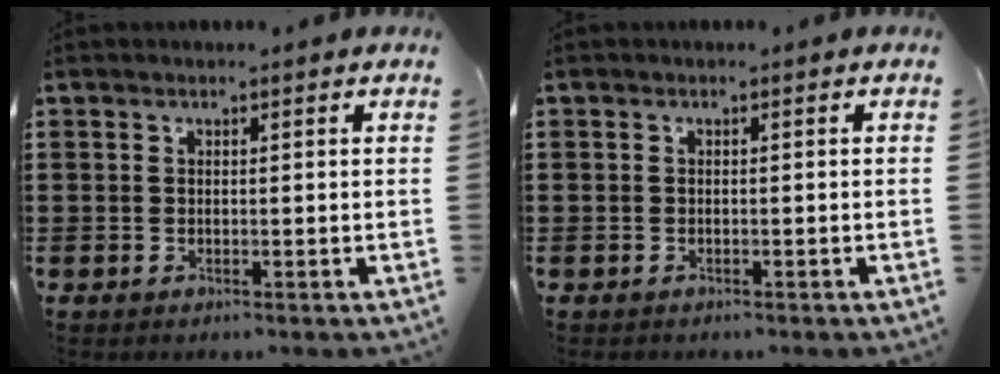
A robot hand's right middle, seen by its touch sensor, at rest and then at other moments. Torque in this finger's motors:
{"motor_torque": [0.26, 0.27, -0.14, -0.05]}